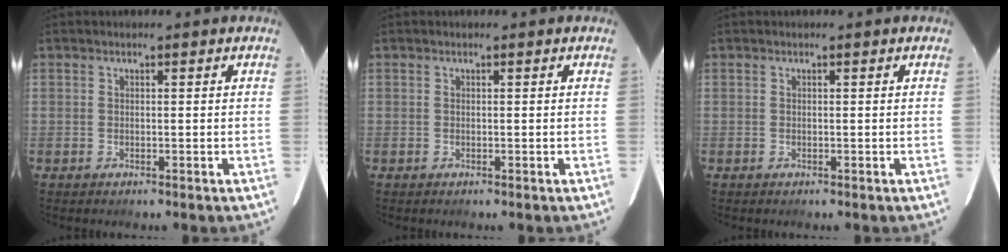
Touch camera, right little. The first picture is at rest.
{"total": 0.0}
{"total": 0.0}